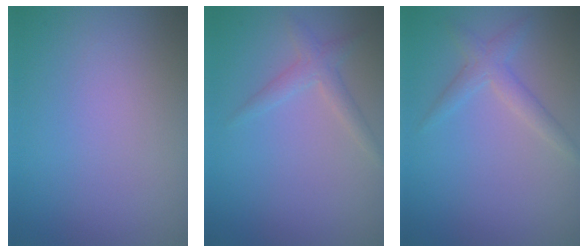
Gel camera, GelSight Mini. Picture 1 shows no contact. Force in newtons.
{"total": 1.8, "press": 1.8, "slide": 0.1}
{"total": 2.0, "press": 2.0, "slide": 0.1}